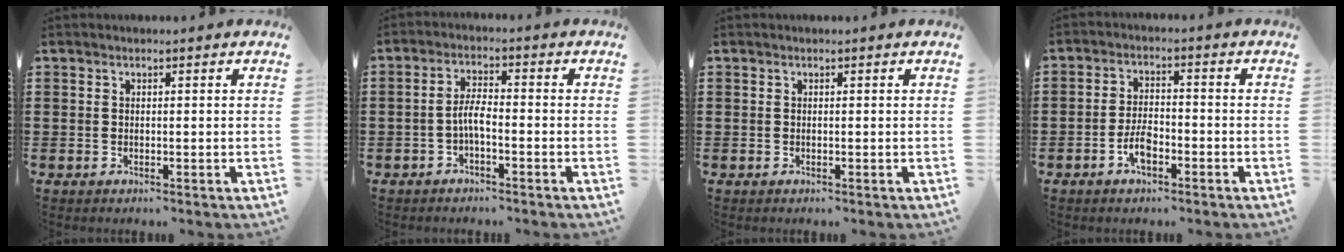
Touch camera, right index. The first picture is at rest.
{"total": 3.6, "force": [-1.6, 0.8, 3.2], "torque": [-0.072, -0.002, -0.035]}
{"total": 0.0}
{"total": 4.5, "force": [-2.2, 2.0, 3.5], "torque": [-0.080, 0.000, -0.045]}